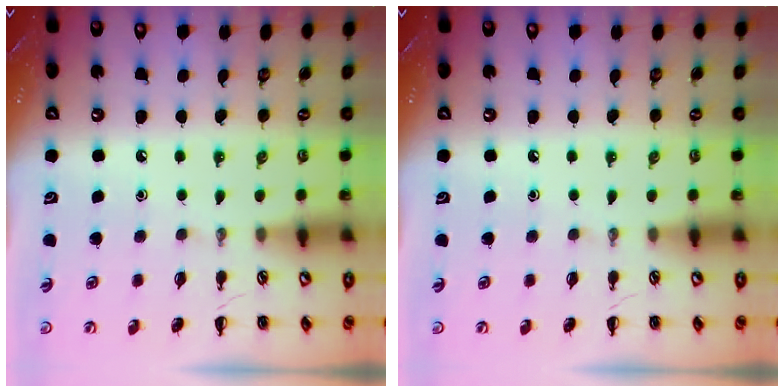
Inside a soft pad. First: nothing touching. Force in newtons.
{"total": 0.0}